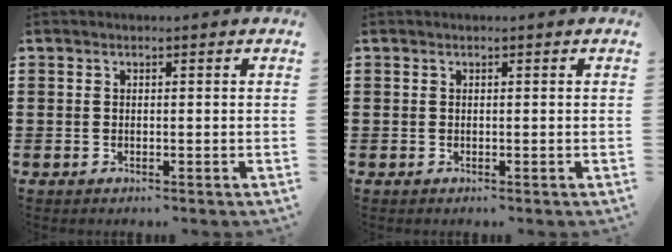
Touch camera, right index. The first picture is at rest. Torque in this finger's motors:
{"motor_torque": [1.07, 1.07, 0.00, 0.00]}